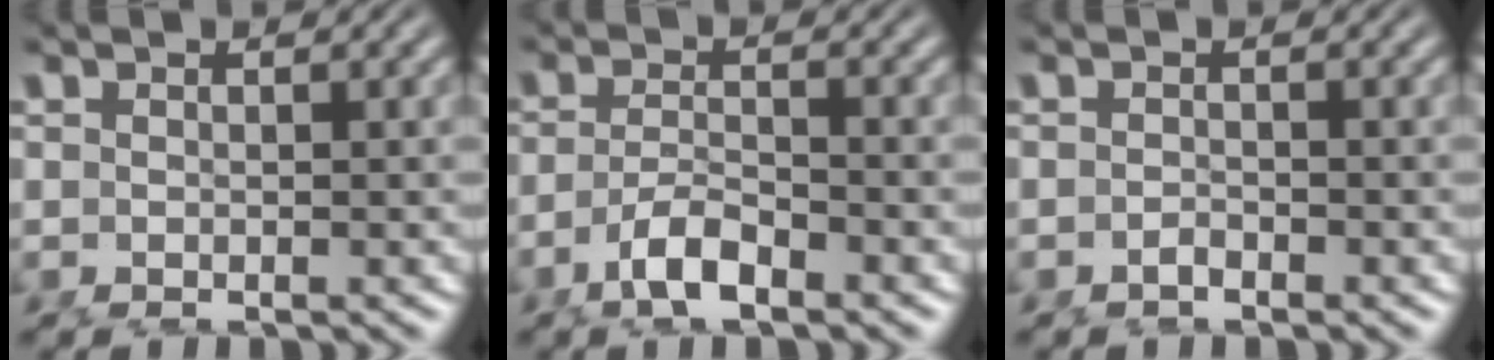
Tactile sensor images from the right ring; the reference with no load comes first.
{"total": 2.6, "force": [-1.7, 0.5, 1.9], "torque": [-0.036, -0.013, -0.022]}
{"total": 0.8, "force": [-0.8, -0.2, -0.1], "torque": [0.003, -0.002, -0.013]}